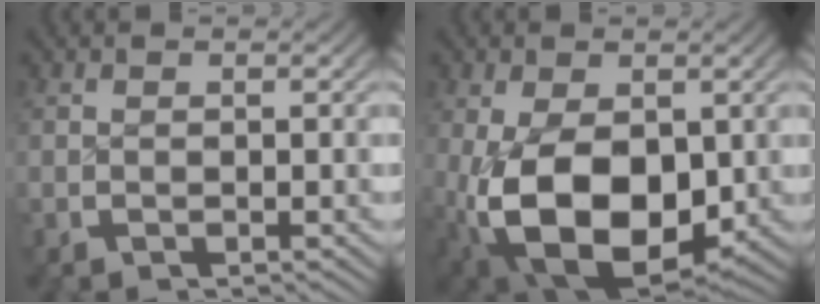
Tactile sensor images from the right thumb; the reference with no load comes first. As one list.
[{"total": 14.9, "force": [-3.2, 9.5, 11.1], "torque": [-0.241, -0.070, -0.013]}]